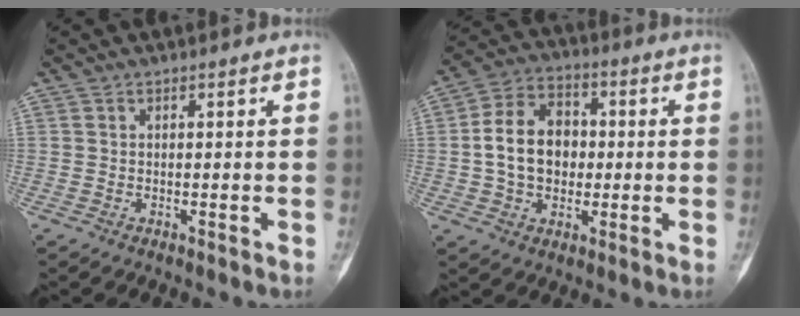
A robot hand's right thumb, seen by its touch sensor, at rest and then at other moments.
{"total": 12.3, "force": [-0.1, 9.1, 8.2], "torque": [-0.120, 0.023, -0.008]}